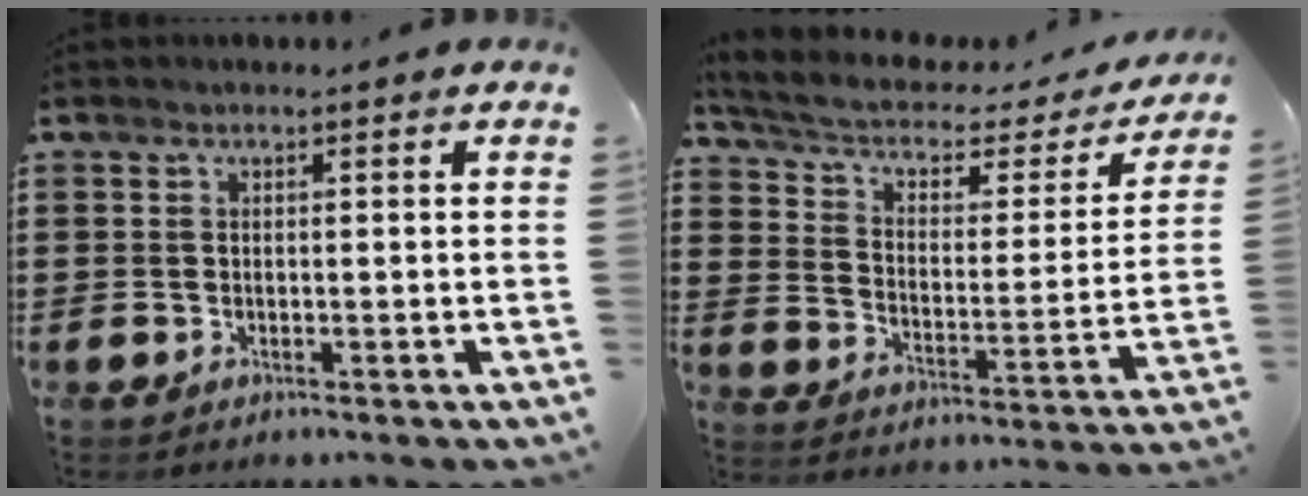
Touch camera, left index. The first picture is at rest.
{"total": 4.4, "force": [2.6, 2.1, 2.8], "torque": [-0.070, -0.024, 0.039]}